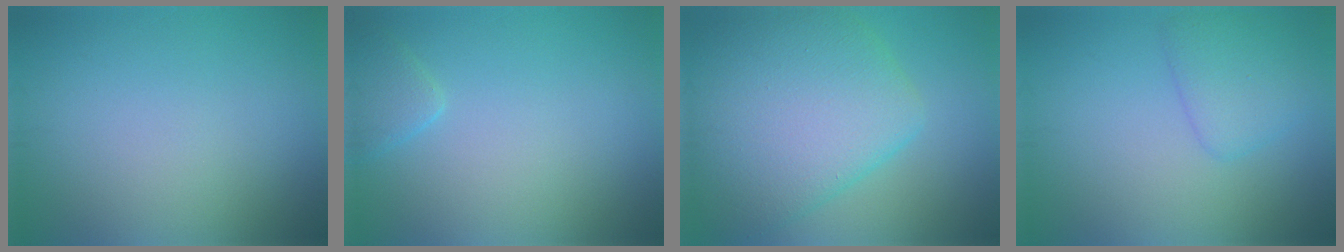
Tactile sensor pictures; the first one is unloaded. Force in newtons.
{"total": 1.7, "press": 1.7, "slide": 0.2}
{"total": 9.9, "press": 9.9, "slide": 0.3}
{"total": 2.6, "press": 2.6, "slide": 0.0}